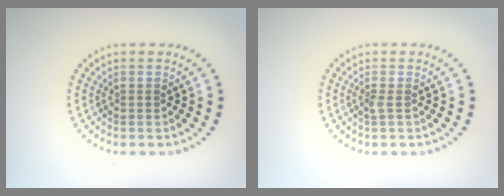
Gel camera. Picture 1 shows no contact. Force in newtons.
{"total": 0.6, "press": 0.5, "slide": 0.4}